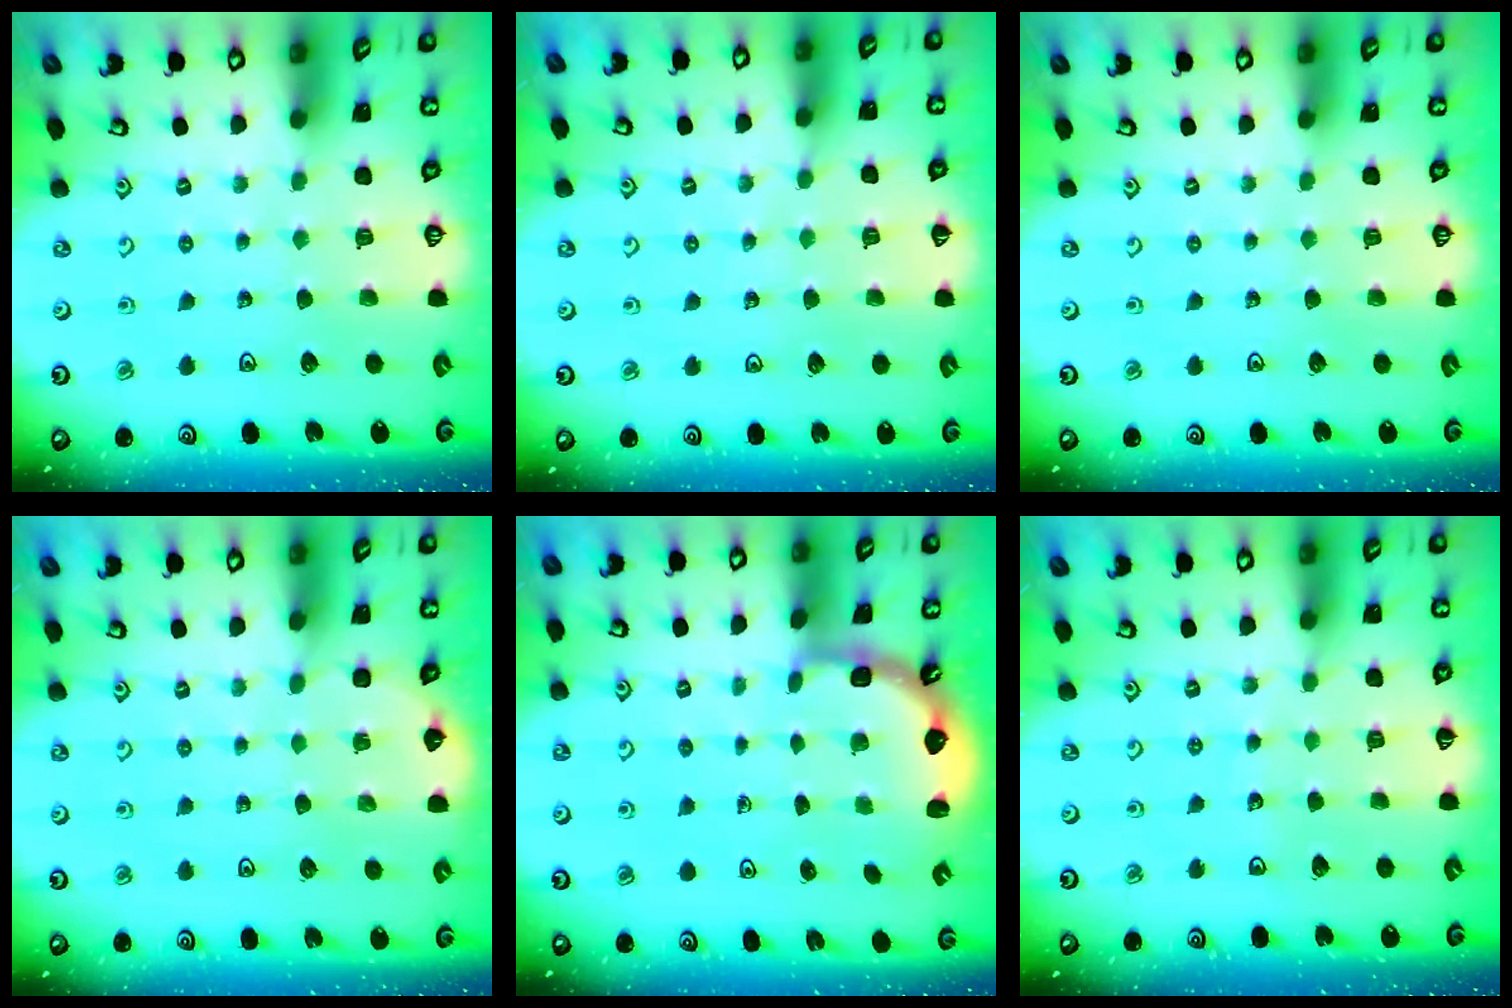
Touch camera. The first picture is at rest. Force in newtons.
{"total": 1.7, "press": 1.7, "slide": 0.2}
{"total": 0.0}
{"total": 2.3, "press": 2.3, "slide": 0.1}
{"total": 2.4, "press": 2.0, "slide": 1.3}
{"total": 3.3, "press": 3.3, "slide": 0.3}